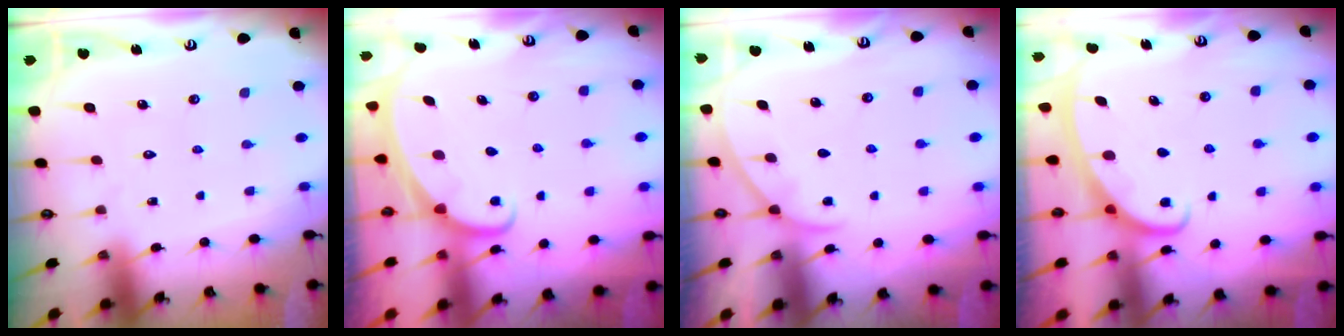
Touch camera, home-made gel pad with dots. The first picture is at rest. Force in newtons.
{"total": 1.7, "press": 1.7, "slide": 0.1}
{"total": 2.3, "press": 2.2, "slide": 0.3}
{"total": 2.8, "press": 2.8, "slide": 0.4}